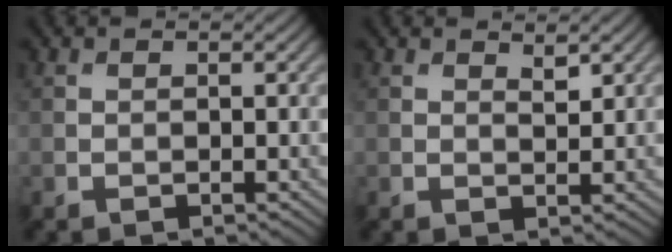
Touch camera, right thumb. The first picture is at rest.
{"total": 1.5, "force": [1.2, 0.4, 0.9], "torque": [-0.017, -0.004, 0.022]}